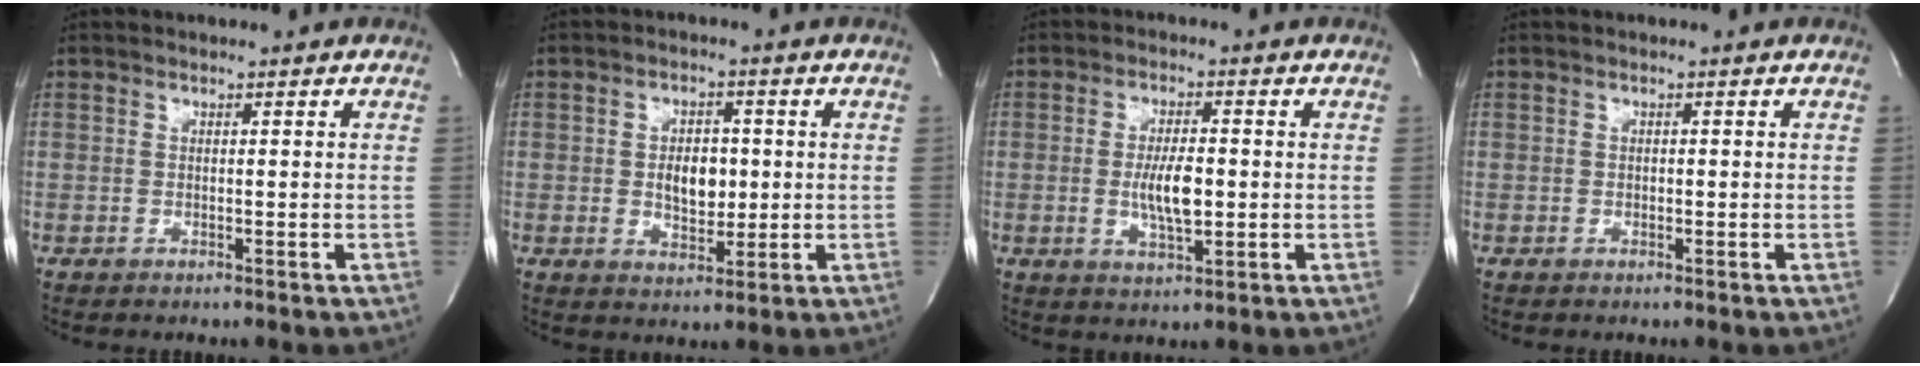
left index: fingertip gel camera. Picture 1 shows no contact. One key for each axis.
{"total": 5.3, "fx": -0.3, "fy": 3.2, "fz": 4.2, "tx": -0.071, "ty": -0.004, "tz": 0.002}
{"total": 5.9, "fx": -1.0, "fy": 1.7, "fz": 5.6, "tx": -0.109, "ty": -0.012, "tz": -0.013}
{"total": 0.6, "fx": -0.6, "fy": 0.2, "fz": 0.1, "tx": -0.001, "ty": -0.005, "tz": -0.011}